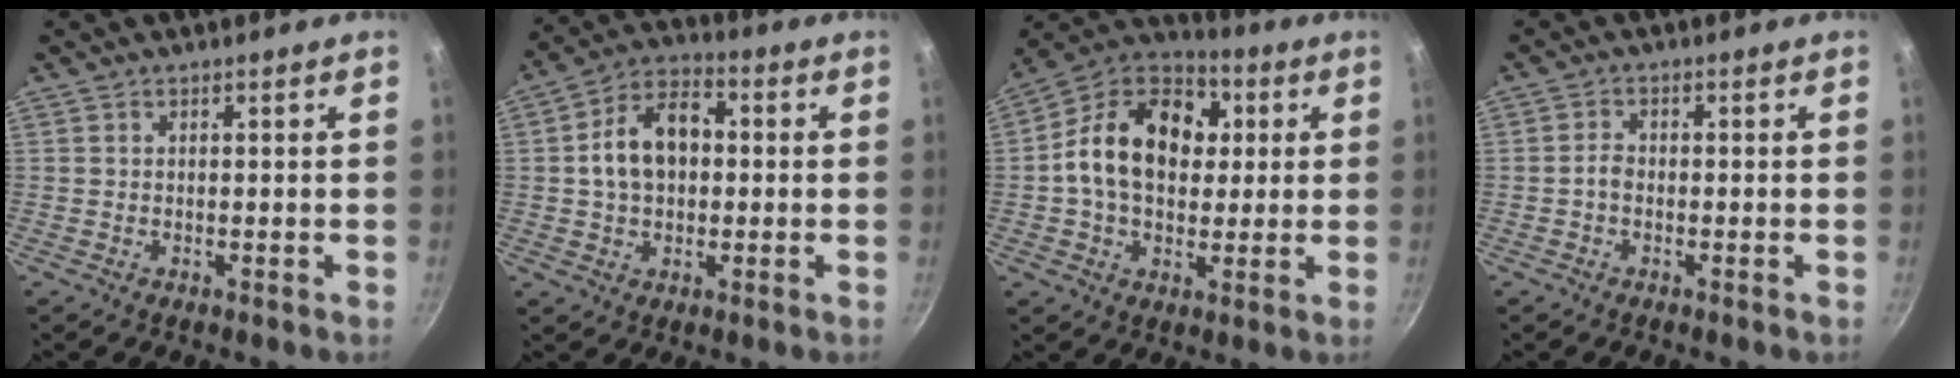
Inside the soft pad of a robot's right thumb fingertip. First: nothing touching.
{"total": 11.8, "force": [0.8, 8.2, 8.5], "torque": [-0.120, 0.028, 0.001]}
{"total": 18.6, "force": [2.3, 13.5, 12.6], "torque": [-0.183, 0.024, 0.019]}
{"total": 1.8, "force": [-0.7, 1.2, 1.2], "torque": [-0.023, 0.012, -0.017]}